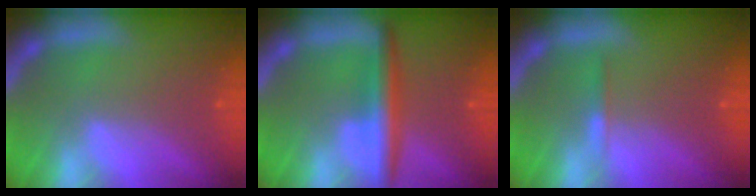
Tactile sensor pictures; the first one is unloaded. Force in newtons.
{"total": 4.5}
{"total": 0.9}